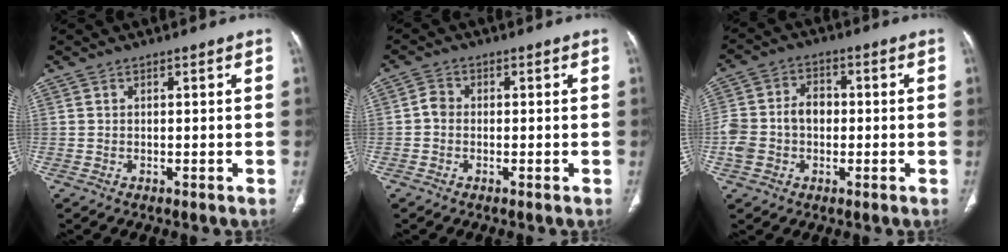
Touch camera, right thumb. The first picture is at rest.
{"total": 2.2, "force": [-0.4, 1.8, 1.2], "torque": [-0.017, 0.005, -0.015]}
{"total": 9.2, "force": [-0.9, 6.9, 6.1], "torque": [-0.113, 0.030, -0.019]}